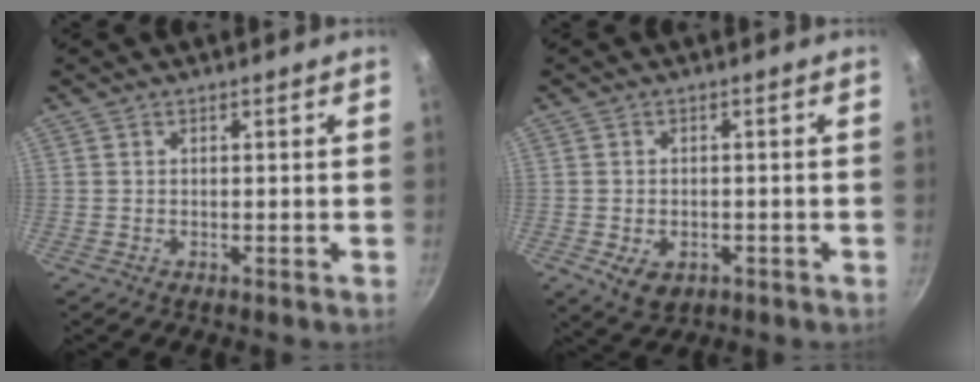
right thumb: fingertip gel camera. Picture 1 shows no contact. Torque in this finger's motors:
{"motor_torque": [-0.23, 0.36, -0.20, -0.16, 0.13]}